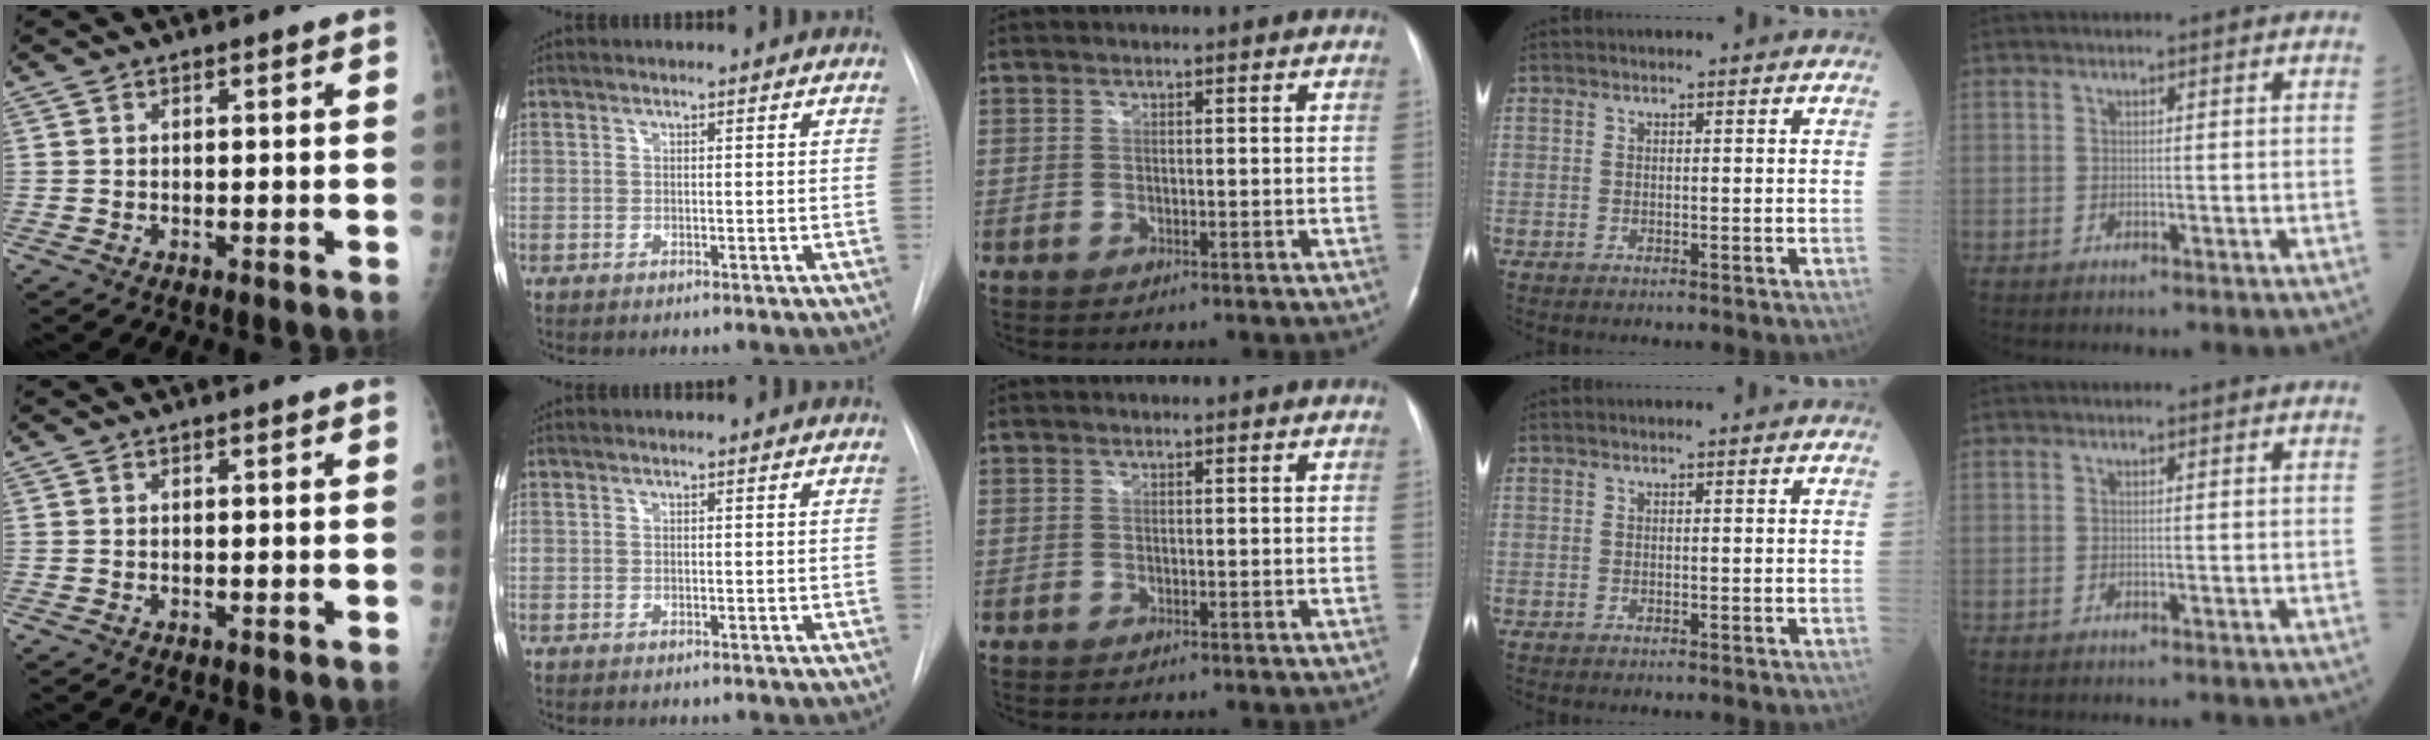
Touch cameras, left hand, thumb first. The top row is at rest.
{}